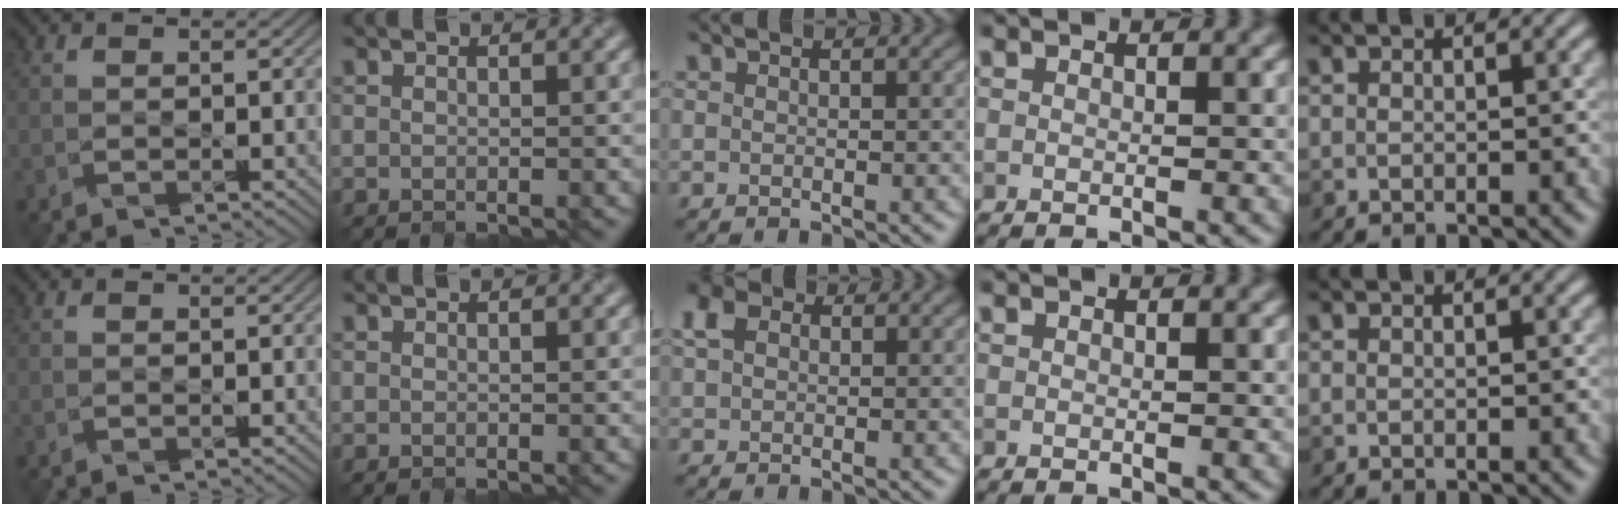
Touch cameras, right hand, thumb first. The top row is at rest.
{"middle": {"total": 3.1, "force": [1.4, 2.2, 1.6], "torque": [-0.041, 0.006, 0.026]}}